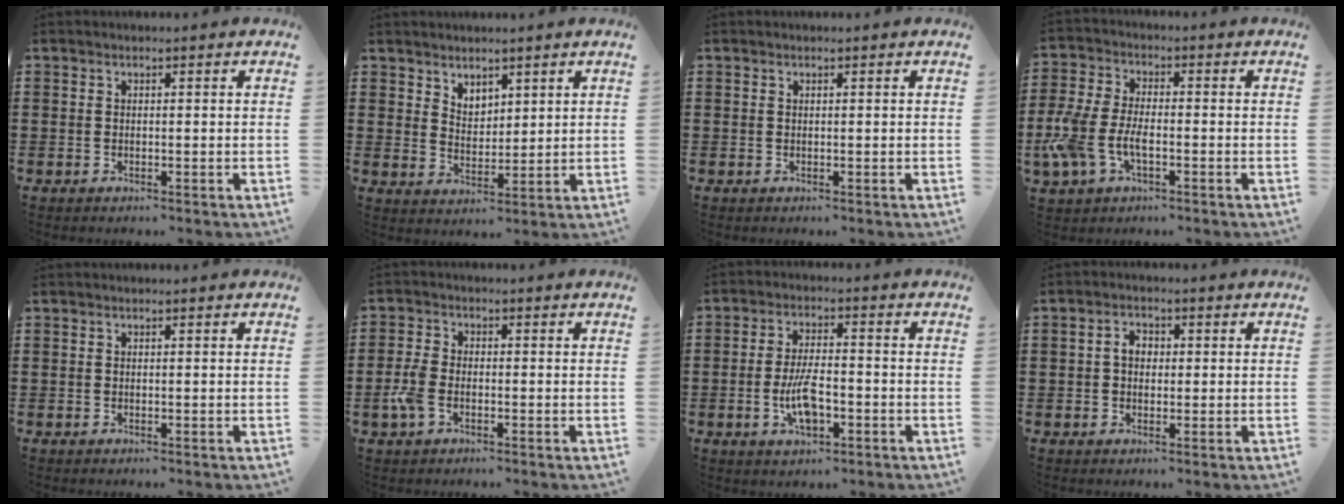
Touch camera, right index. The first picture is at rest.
{"total": 3.4, "force": [2.9, 1.6, -0.2], "torque": [-0.005, -0.002, 0.056]}
{"total": 0.0}
{"total": 6.8, "force": [-2.5, 3.5, 5.3], "torque": [-0.147, -0.010, -0.057]}
{"total": 0.0}
{"total": 4.1, "force": [-1.7, 2.2, 3.1], "torque": [-0.081, -0.004, -0.037]}
{"total": 7.0, "force": [-2.0, 2.8, 6.1], "torque": [-0.129, 0.000, -0.041]}
{"total": 2.6, "force": [0.1, 1.9, 1.8], "torque": [-0.038, 0.010, -0.001]}